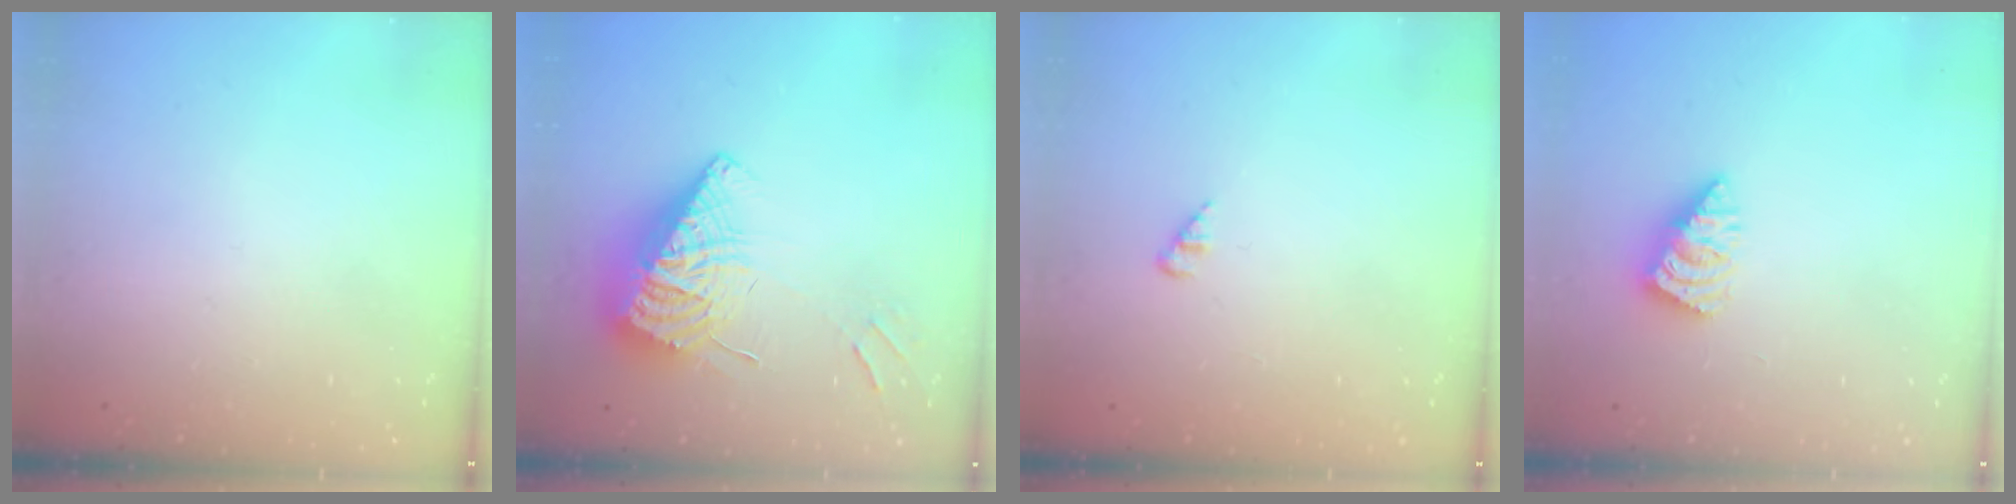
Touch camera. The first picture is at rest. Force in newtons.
{"total": 11.0, "press": 10.9, "slide": 0.9}
{"total": 2.1, "press": 2.1, "slide": 0.3}
{"total": 2.8, "press": 2.7, "slide": 0.5}